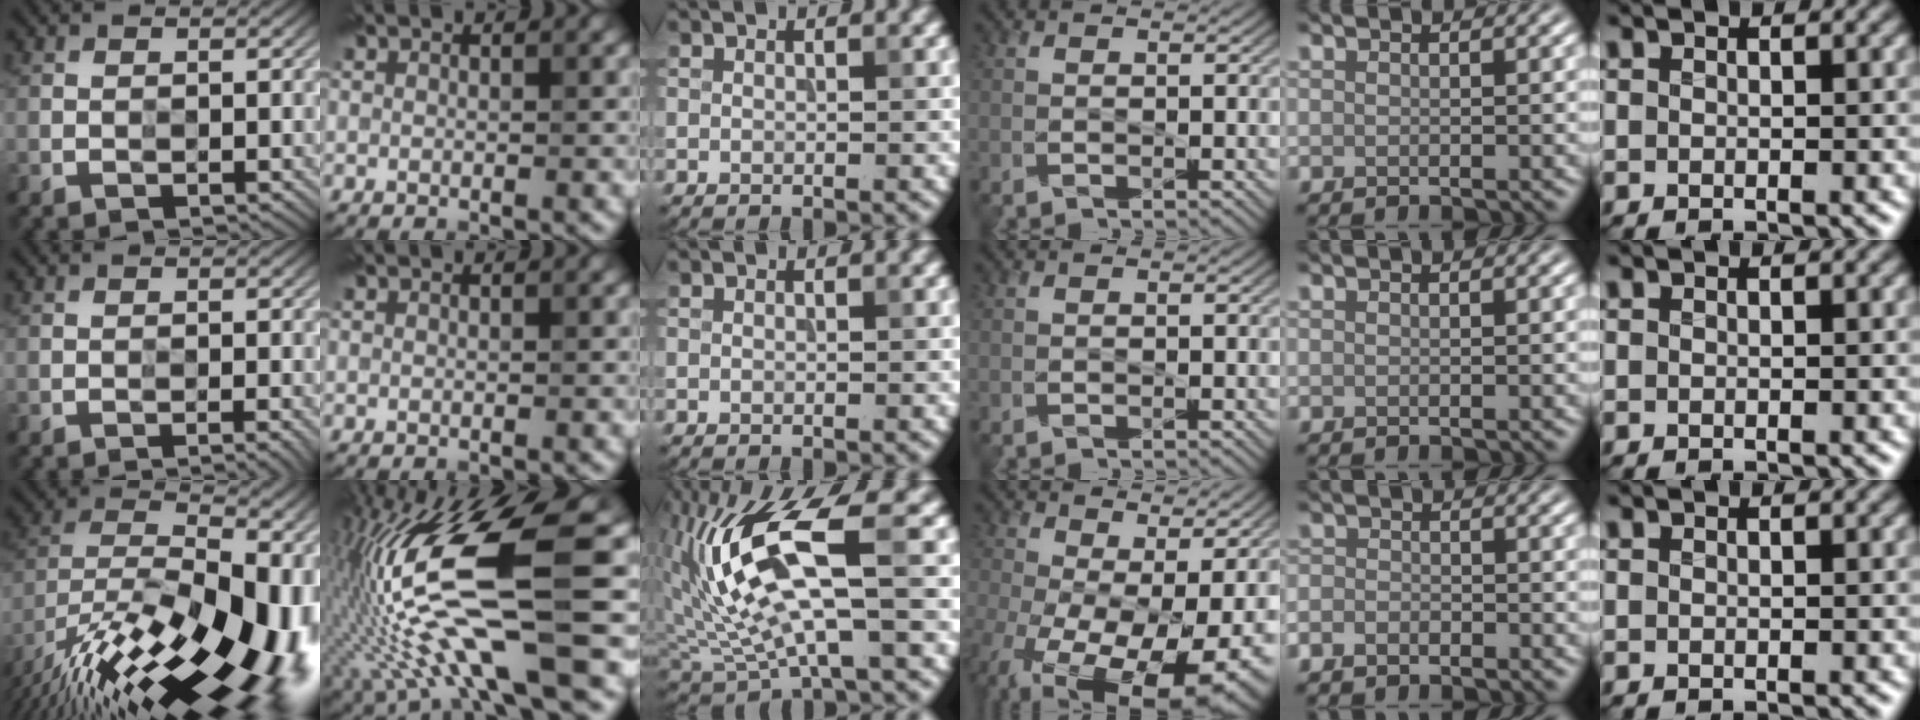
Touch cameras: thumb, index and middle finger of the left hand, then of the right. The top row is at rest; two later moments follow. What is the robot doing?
{"motion": "wipe", "object": "glass cup"}